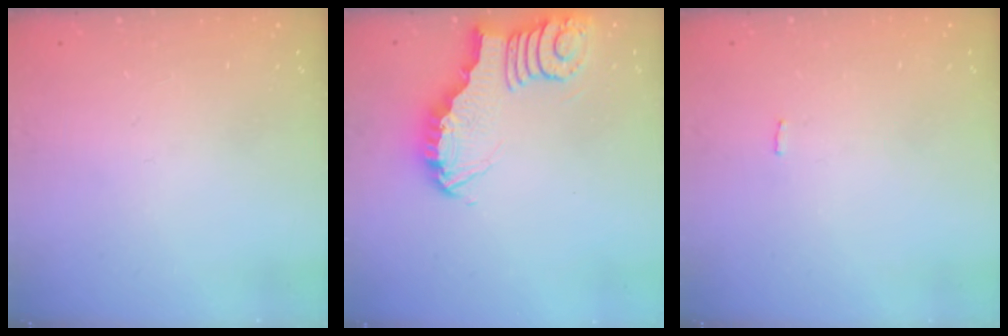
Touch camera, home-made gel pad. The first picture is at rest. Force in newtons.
{"total": 3.9, "press": 3.9, "slide": 0.3}
{"total": 0.5, "press": 0.4, "slide": 0.3}